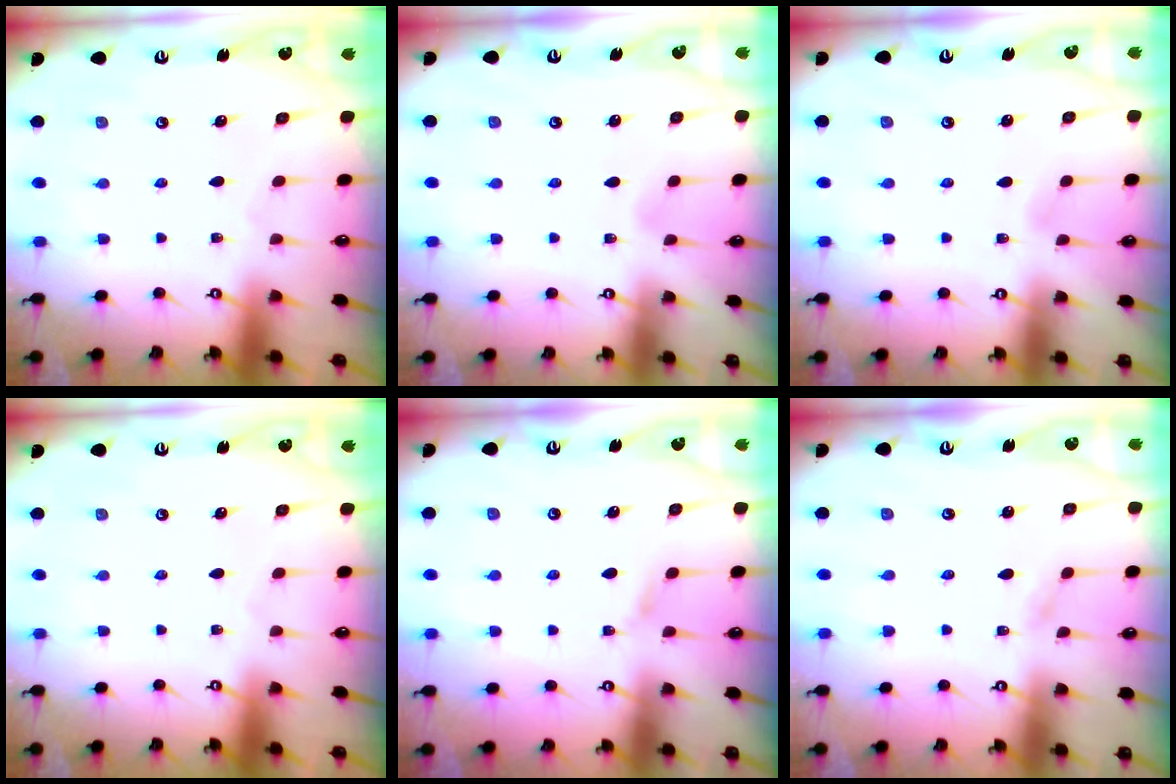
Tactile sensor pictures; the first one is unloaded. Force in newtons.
{"total": 2.4, "press": 2.4, "slide": 0.3}
{"total": 2.0, "press": 2.0, "slide": 0.2}
{"total": 0.0}
{"total": 4.6, "press": 4.5, "slide": 0.5}
{"total": 3.0, "press": 3.0, "slide": 0.3}